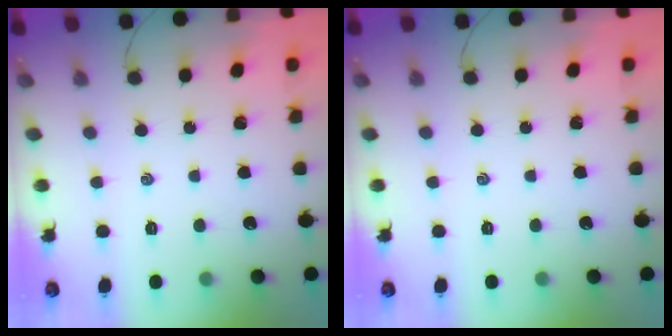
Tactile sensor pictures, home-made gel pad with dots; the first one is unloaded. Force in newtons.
{"total": 0.0}